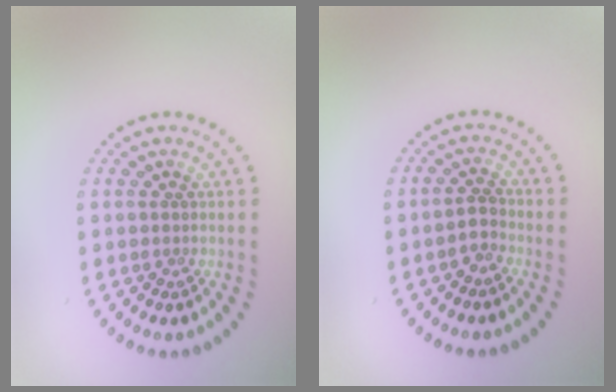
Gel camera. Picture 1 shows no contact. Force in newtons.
{"total": 1.7, "press": 1.3, "slide": 1.0}